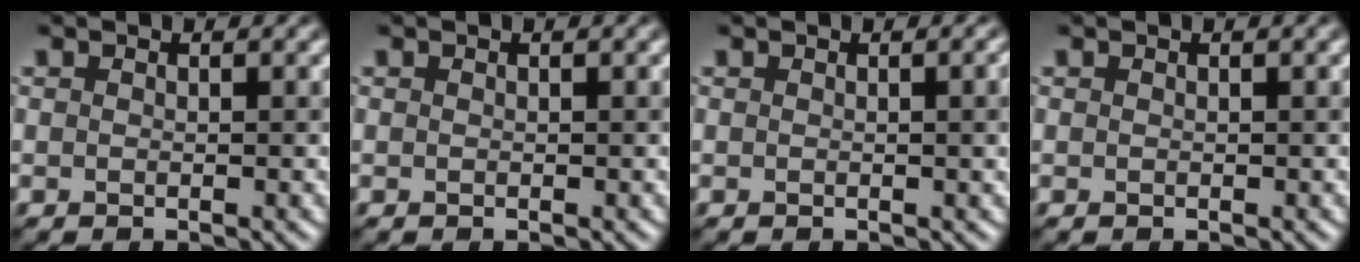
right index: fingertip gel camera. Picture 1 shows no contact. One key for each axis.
{"total": 0.0}
{"total": 2.7, "fx": 0.2, "fy": 1.0, "fz": 2.5, "tx": -0.011, "ty": 0.016, "tz": -0.003}
{"total": 0.0}